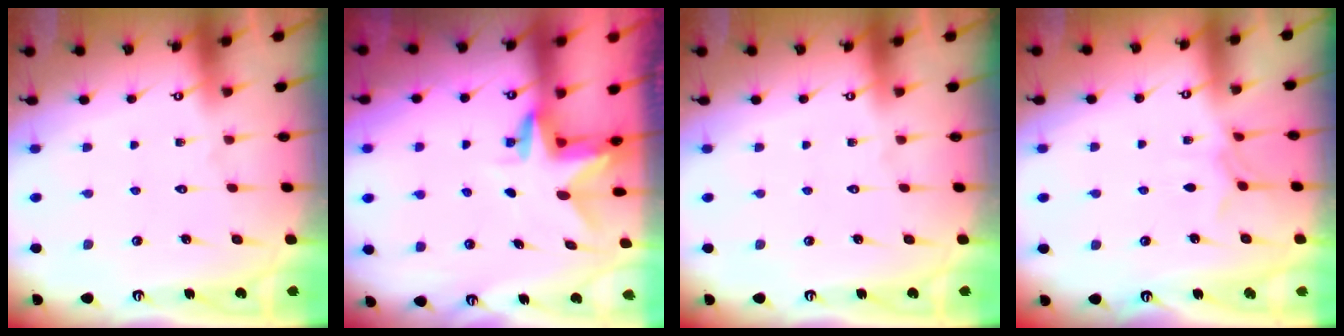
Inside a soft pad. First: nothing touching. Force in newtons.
{"total": 2.9, "press": 2.9, "slide": 0.2}
{"total": 0.0}
{"total": 4.0, "press": 3.9, "slide": 0.6}